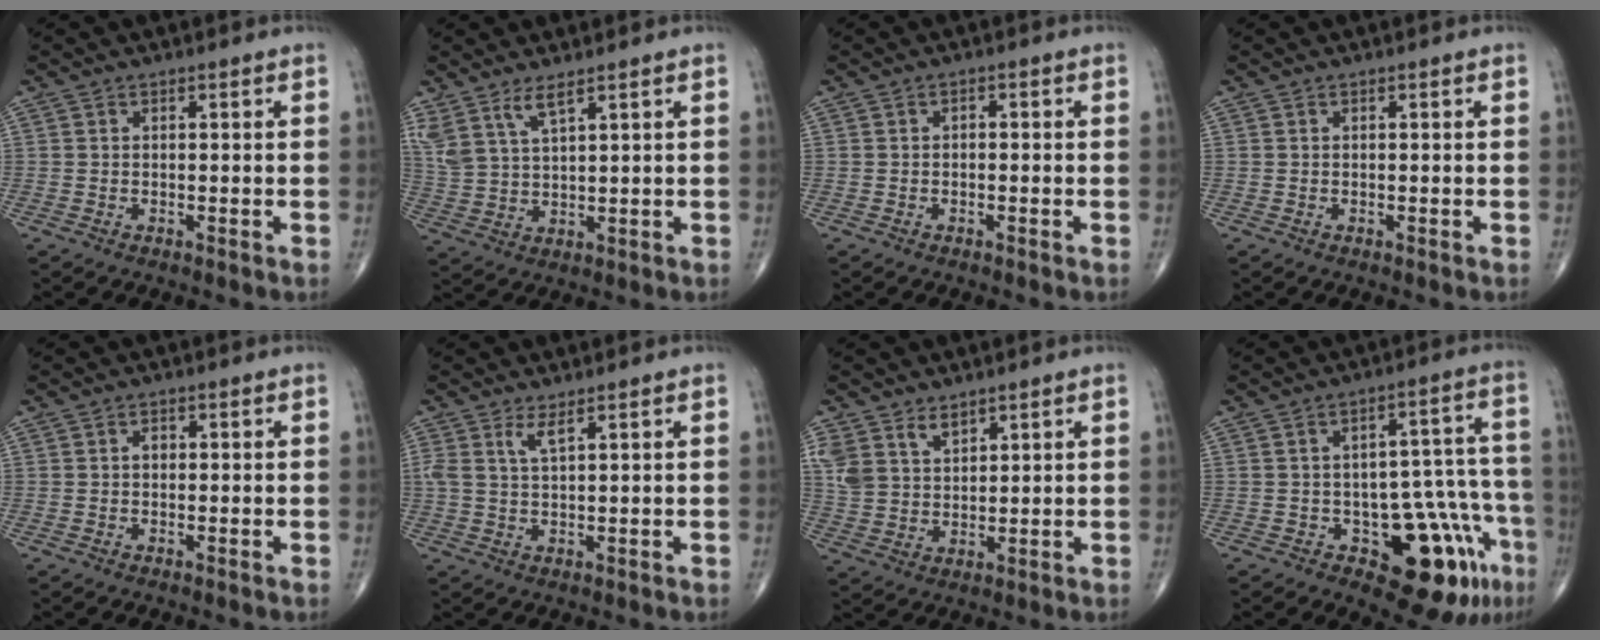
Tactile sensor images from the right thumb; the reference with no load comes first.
{"total": 6.7, "force": [4.7, 1.9, 4.5], "torque": [-0.102, -0.018, 0.105]}
{"total": 0.8, "force": [-0.2, 0.5, 0.5], "torque": [-0.003, 0.004, -0.008]}
{"total": 0.0}
{"total": 1.1, "force": [0.0, 0.8, 0.7], "torque": [-0.006, 0.003, -0.003]}
{"total": 2.8, "force": [1.6, 0.5, 2.3], "torque": [-0.053, -0.007, 0.038]}
{"total": 6.8, "force": [4.4, 4.1, 3.2], "torque": [-0.050, -0.020, 0.096]}
{"total": 16.0, "force": [-7.7, 7.0, 12.1], "torque": [-0.101, 0.058, -0.091]}